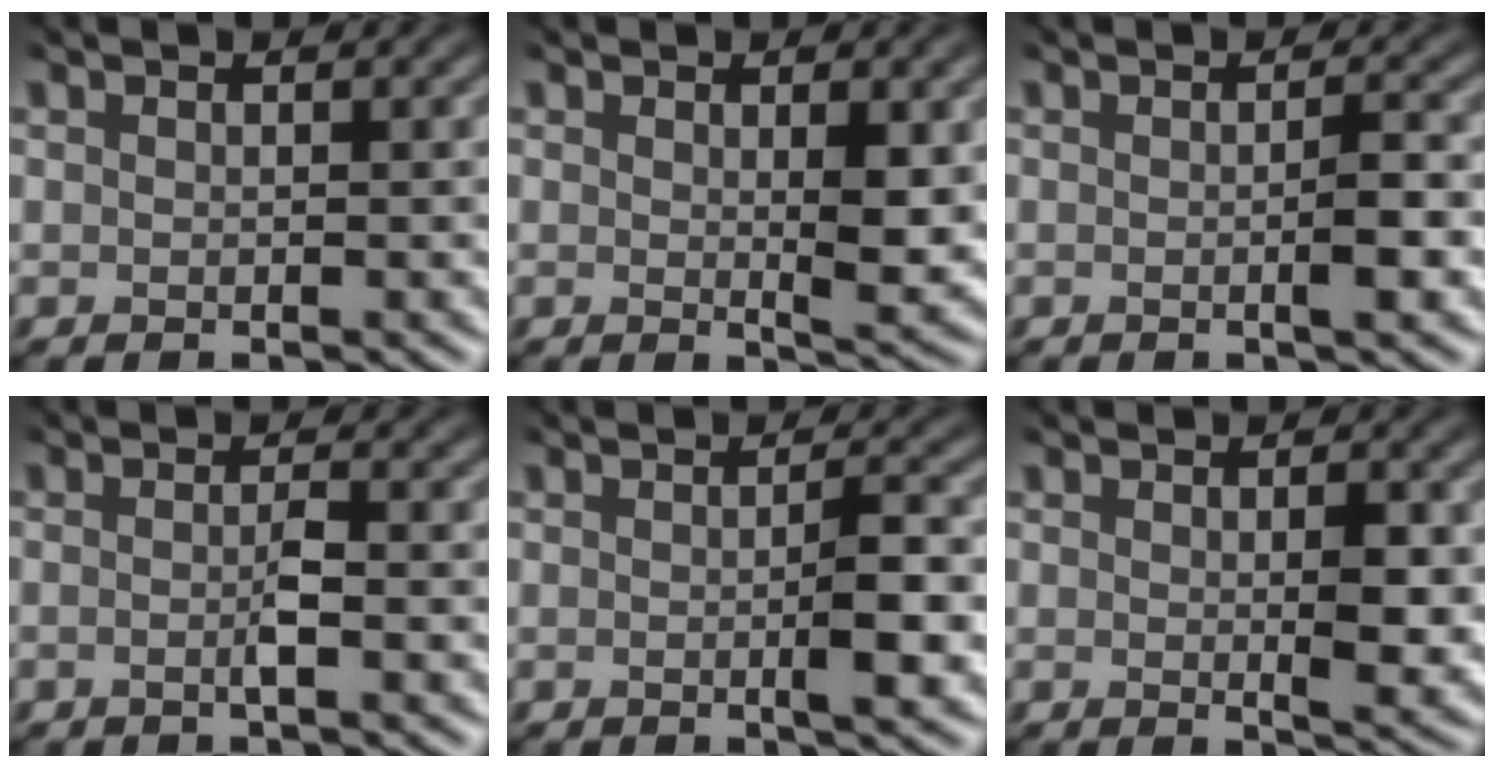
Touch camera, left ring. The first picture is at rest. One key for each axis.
{"total": 2.9, "fx": 0.5, "fy": 0.9, "fz": 2.7, "tx": -0.047, "ty": -0.010, "tz": 0.017}
{"total": 2.4, "fx": -0.8, "fy": 0.5, "fz": 2.2, "tx": -0.034, "ty": 0.000, "tz": -0.009}
{"total": 1.6, "fx": -1.1, "fy": 0.1, "fz": 1.1, "tx": -0.022, "ty": -0.004, "tz": -0.021}
{"total": 3.3, "fx": -0.8, "fy": 0.7, "fz": 3.2, "tx": -0.047, "ty": 0.001, "tz": -0.008}
{"total": 3.0, "fx": 0.0, "fy": 1.0, "fz": 2.8, "tx": -0.049, "ty": -0.008, "tz": 0.010}